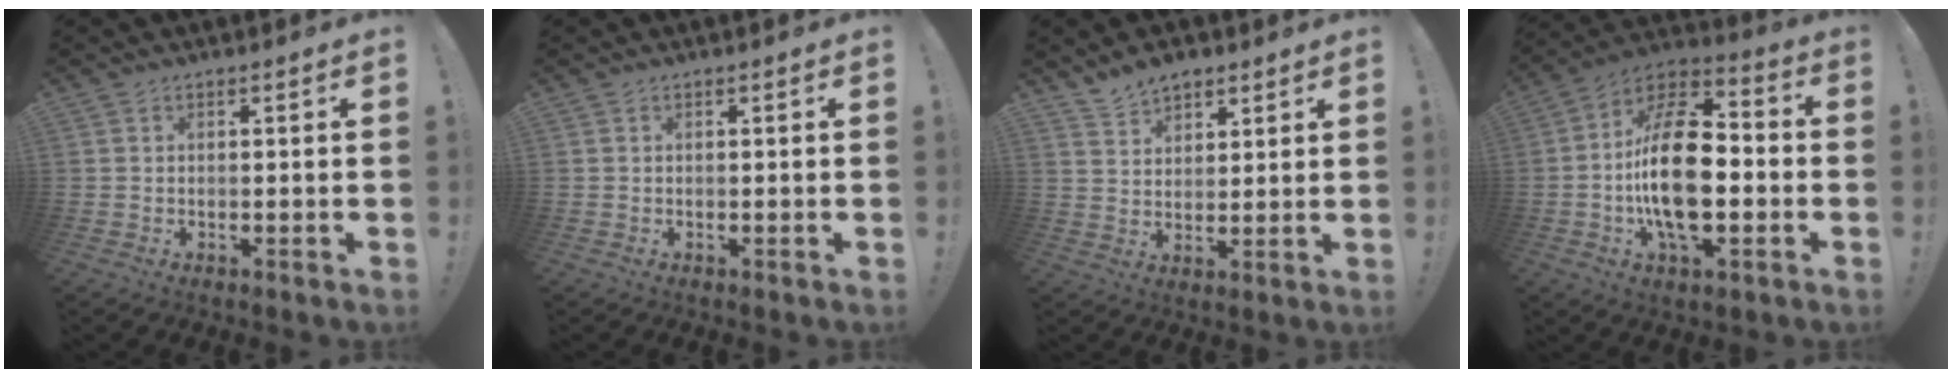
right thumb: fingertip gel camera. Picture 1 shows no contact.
{"total": 0.0}
{"total": 6.6, "force": [5.4, 3.6, 1.5], "torque": [-0.029, -0.027, 0.102]}
{"total": 22.2, "force": [-3.3, 11.5, 18.6], "torque": [-0.343, 0.011, -0.057]}